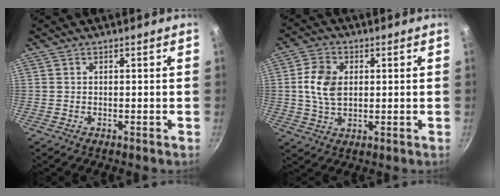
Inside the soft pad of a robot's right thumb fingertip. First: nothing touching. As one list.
[{"total": 8.1, "force": [1.1, 5.5, 5.9], "torque": [-0.100, 0.005, 0.019]}]